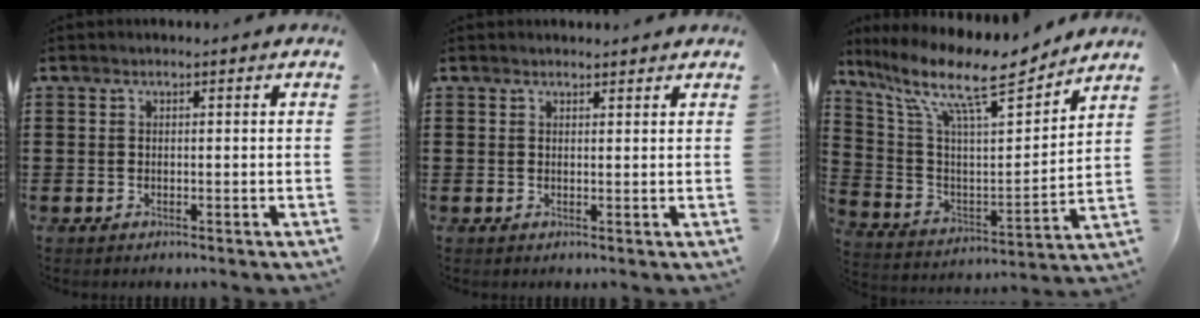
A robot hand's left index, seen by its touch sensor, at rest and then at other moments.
{"total": 1.2, "force": [1.2, 0.2, 0.1], "torque": [-0.004, 0.001, 0.024]}
{"total": 13.1, "force": [9.5, 3.0, 8.4], "torque": [-0.191, -0.055, 0.156]}